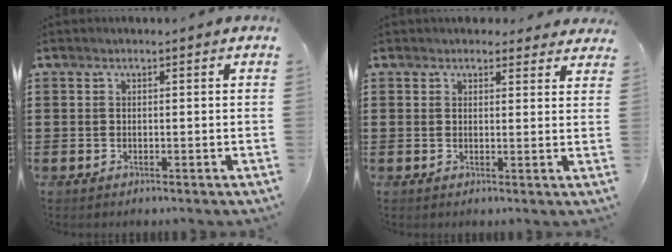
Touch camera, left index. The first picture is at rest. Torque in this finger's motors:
{"motor_torque": [1.29, -0.85, 0.02, -0.06]}